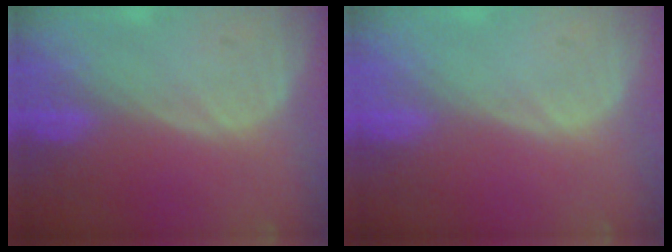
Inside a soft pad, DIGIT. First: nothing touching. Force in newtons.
{"total": 0.0}